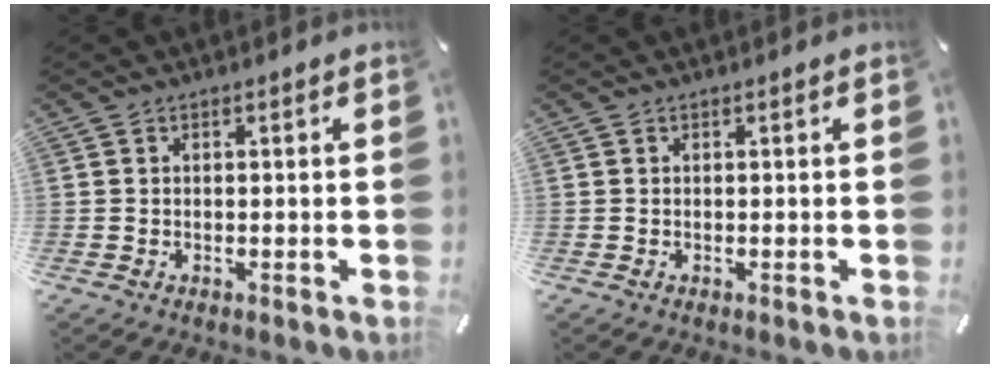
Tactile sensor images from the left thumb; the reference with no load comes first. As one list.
[{"total": 0.0}]